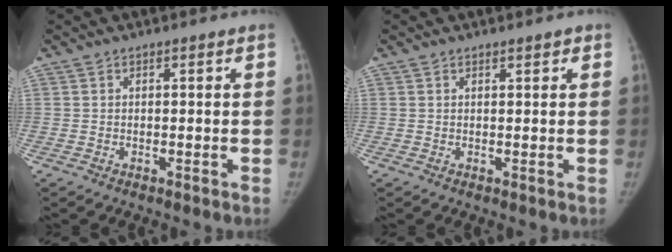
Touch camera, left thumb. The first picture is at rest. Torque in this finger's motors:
{"motor_torque": [-0.40, -0.33, -0.01, 0.37, -0.05]}